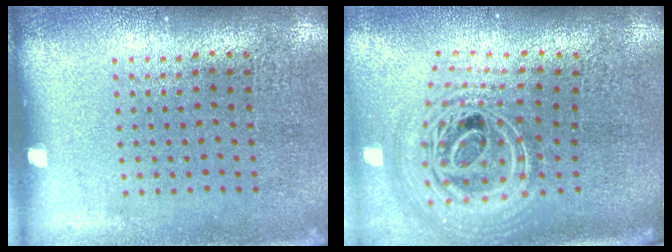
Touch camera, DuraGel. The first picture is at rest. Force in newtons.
{"total": 2.9, "press": 2.0, "slide": 2.1}